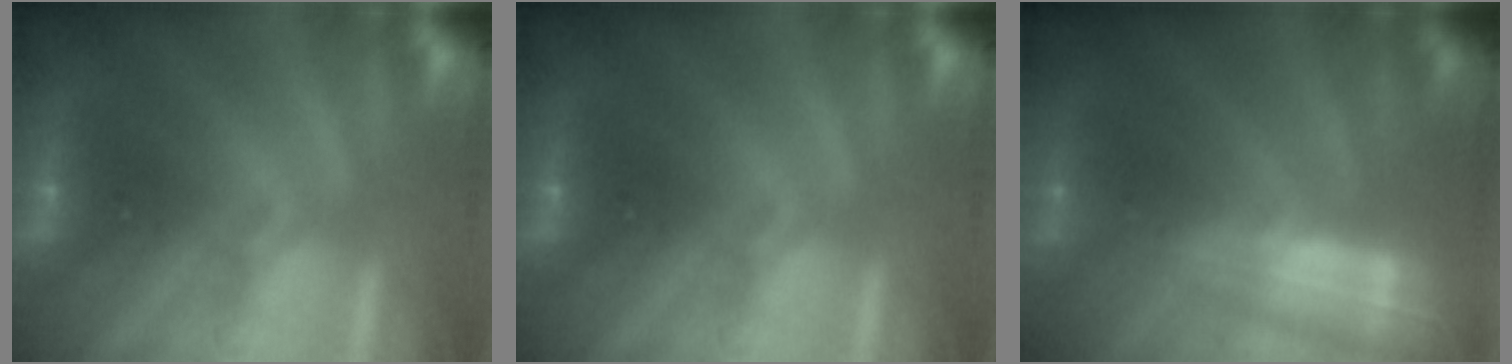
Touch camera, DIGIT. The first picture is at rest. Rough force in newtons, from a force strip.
{"total": 0.0}
{"total": 2.6}